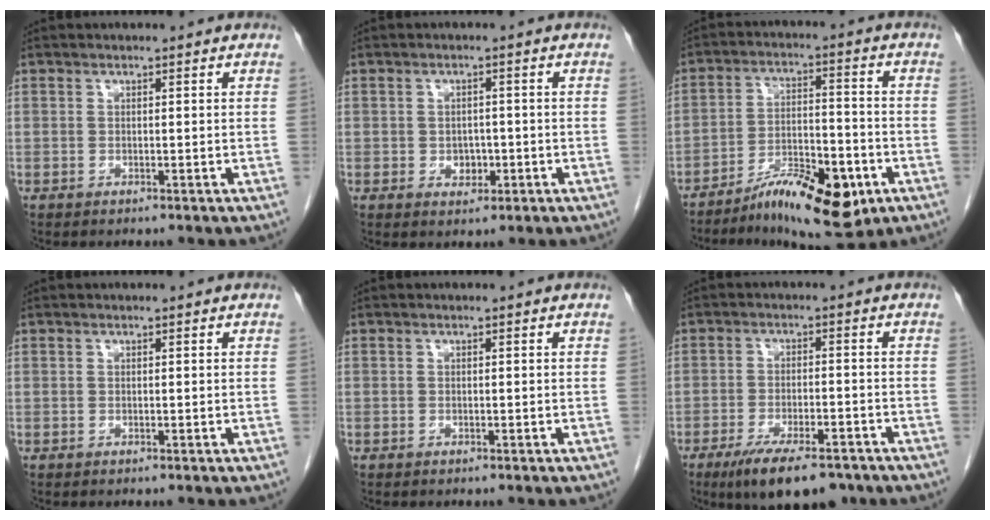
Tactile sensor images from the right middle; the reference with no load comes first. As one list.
[{"total": 2.6, "force": [-0.7, 1.9, 1.6], "torque": [-0.019, 0.004, -0.004]}, {"total": 13.3, "force": [-7.4, 3.8, 10.5], "torque": [-0.167, -0.005, -0.114]}, {"total": 0.0}, {"total": 0.0}, {"total": 11.2, "force": [-8.1, 3.3, 7.0], "torque": [-0.110, -0.013, -0.128]}]